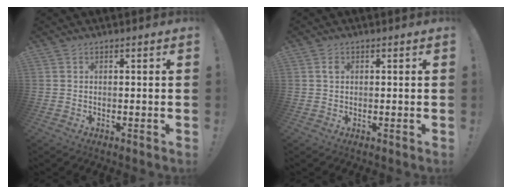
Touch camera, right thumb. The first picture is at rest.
{"total": 1.4, "force": [0.5, 1.1, 0.7], "torque": [-0.006, 0.000, 0.007]}